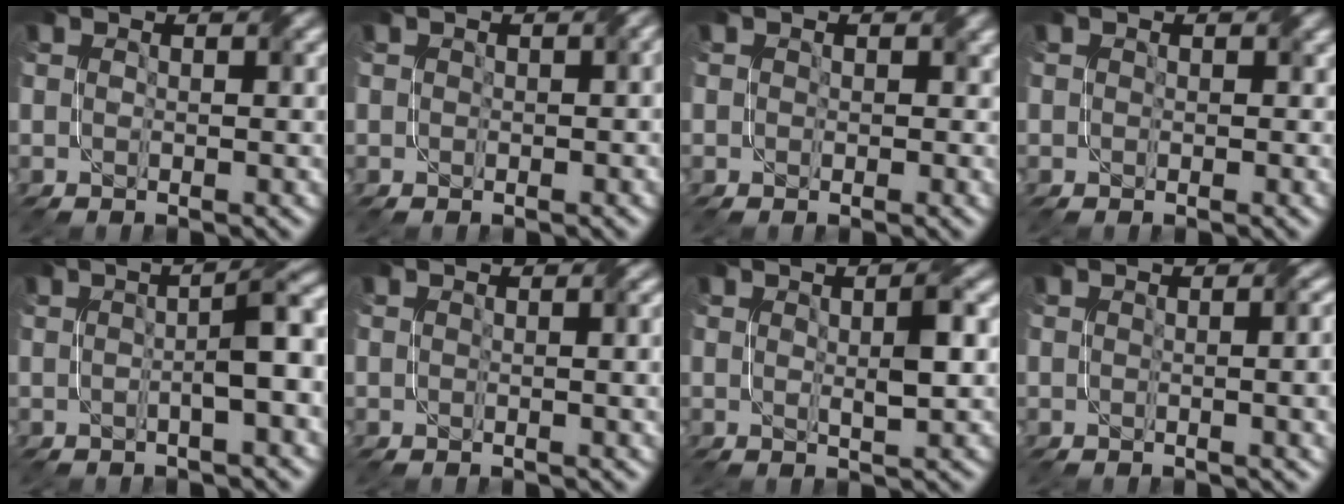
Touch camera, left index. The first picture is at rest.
{"total": 1.1, "force": [0.3, 0.7, 0.8], "torque": [-0.009, 0.003, 0.005]}
{"total": 1.7, "force": [0.6, 1.4, 0.7], "torque": [-0.007, 0.001, -0.001]}
{"total": 1.1, "force": [0.4, 0.9, 0.5], "torque": [-0.004, -0.001, 0.001]}
{"total": 4.9, "force": [0.2, 0.8, 4.8], "torque": [-0.065, 0.017, -0.001]}
{"total": 2.2, "force": [0.5, 0.7, 2.0], "torque": [-0.020, 0.005, 0.007]}
{"total": 2.9, "force": [0.7, 0.4, 2.8], "torque": [-0.043, 0.000, 0.013]}
{"total": 4.4, "force": [0.3, 1.8, 4.0], "torque": [-0.024, 0.011, 0.008]}